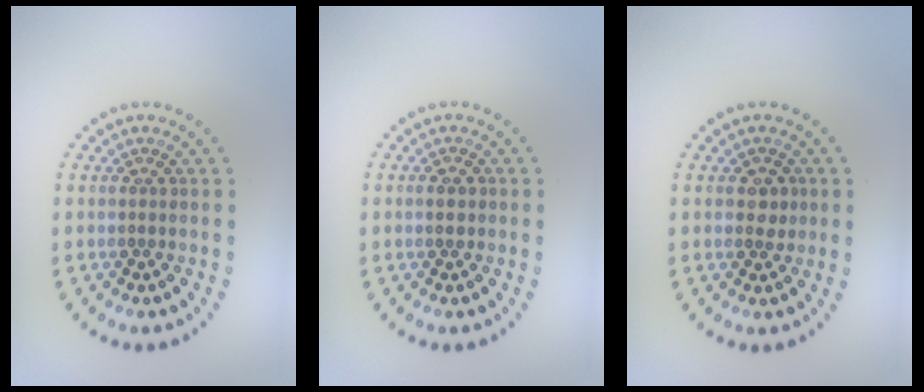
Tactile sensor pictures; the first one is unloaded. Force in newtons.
{"total": 0.8, "press": 0.8, "slide": 0.0}
{"total": 1.5, "press": 1.5, "slide": 0.3}